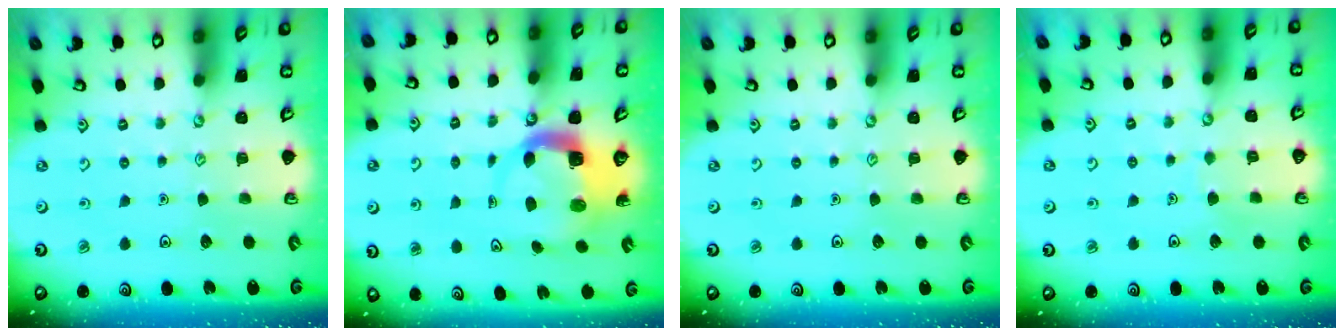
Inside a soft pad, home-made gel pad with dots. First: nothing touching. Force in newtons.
{"total": 4.0, "press": 4.0, "slide": 0.3}
{"total": 0.0}
{"total": 2.4, "press": 2.4, "slide": 0.1}